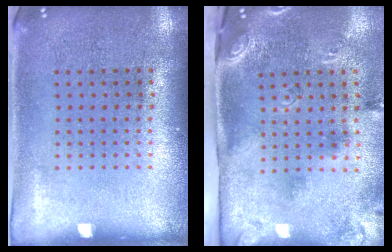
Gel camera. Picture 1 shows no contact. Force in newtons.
{"total": 2.9, "press": 1.9, "slide": 2.2}